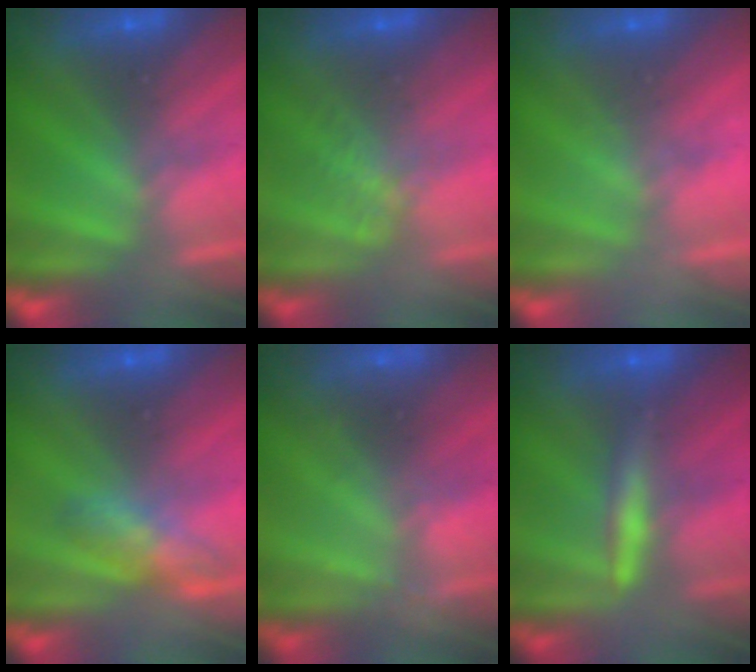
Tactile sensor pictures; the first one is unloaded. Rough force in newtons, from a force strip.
{"total": 1.3}
{"total": 2.1}
{"total": 2.8}
{"total": 2.1}
{"total": 2.4}